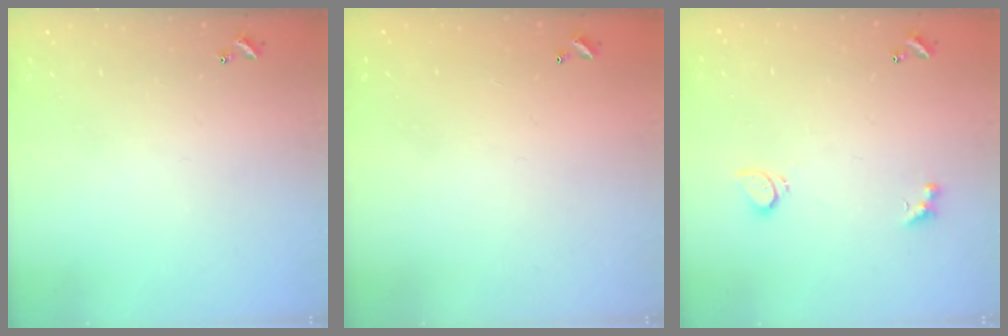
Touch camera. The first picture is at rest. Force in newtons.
{"total": 2.8, "press": 2.8, "slide": 0.1}
{"total": 2.2, "press": 2.1, "slide": 0.6}